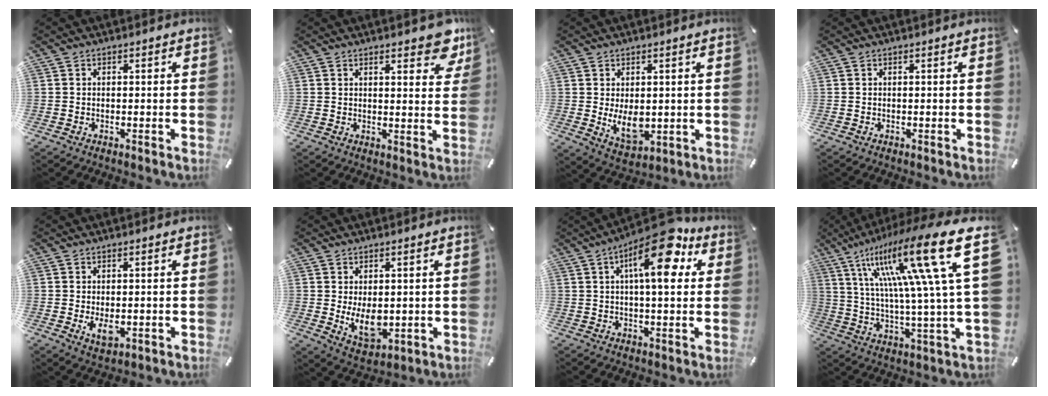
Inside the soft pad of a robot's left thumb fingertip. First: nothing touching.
{"total": 7.3, "force": [4.9, 2.7, 4.6], "torque": [-0.052, -0.030, 0.080]}
{"total": 7.9, "force": [0.2, 4.7, 6.4], "torque": [-0.112, -0.013, 0.005]}
{"total": 0.0}
{"total": 4.2, "force": [-0.5, 1.9, 3.7], "torque": [-0.075, -0.007, -0.014]}
{"total": 8.4, "force": [0.3, 5.0, 6.8], "torque": [-0.118, -0.014, 0.009]}
{"total": 16.0, "force": [6.7, 5.8, 13.4], "torque": [-0.209, -0.024, 0.103]}
{"total": 30.6, "force": [11.9, 6.0, 27.6], "torque": [-0.487, -0.070, 0.179]}